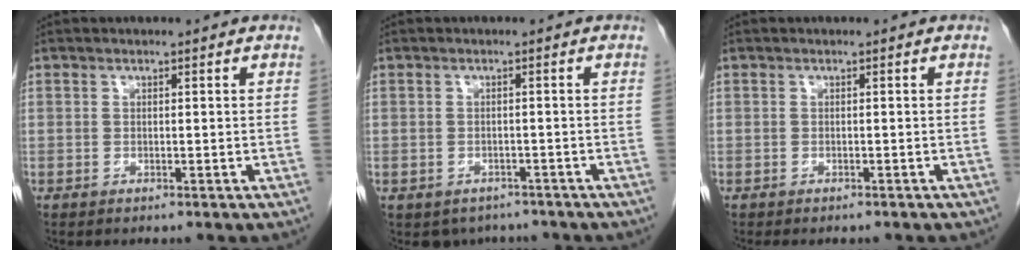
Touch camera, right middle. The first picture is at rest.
{"total": 4.5, "force": [-3.7, 2.6, 0.4], "torque": [0.006, 0.008, -0.047]}
{"total": 3.2, "force": [-2.7, 1.0, 1.3], "torque": [-0.015, -0.005, -0.030]}